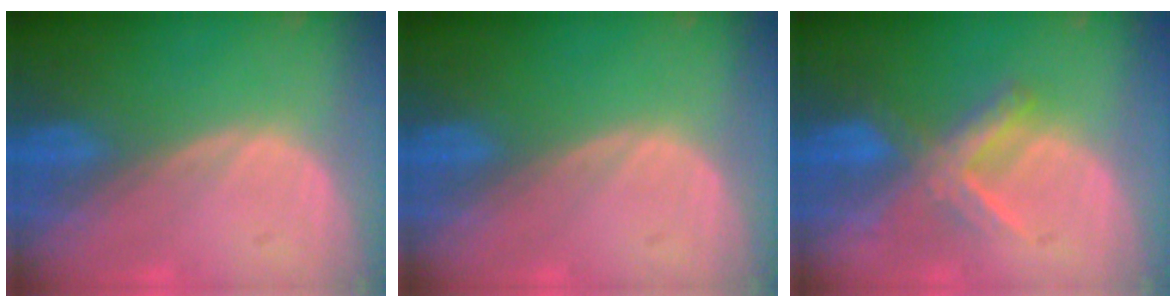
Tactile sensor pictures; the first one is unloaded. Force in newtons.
{"total": 0.0}
{"total": 6.3, "press": 6.2, "slide": 1.4}